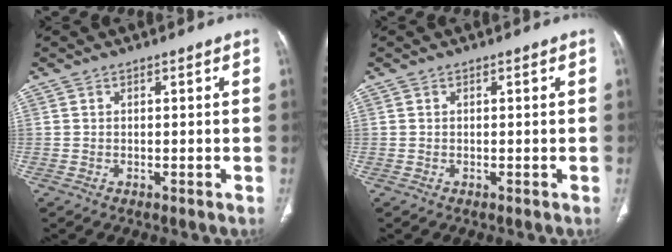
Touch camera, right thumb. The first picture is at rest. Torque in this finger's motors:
{"motor_torque": [0.02, 0.01, -0.12, 0.11, 0.10]}